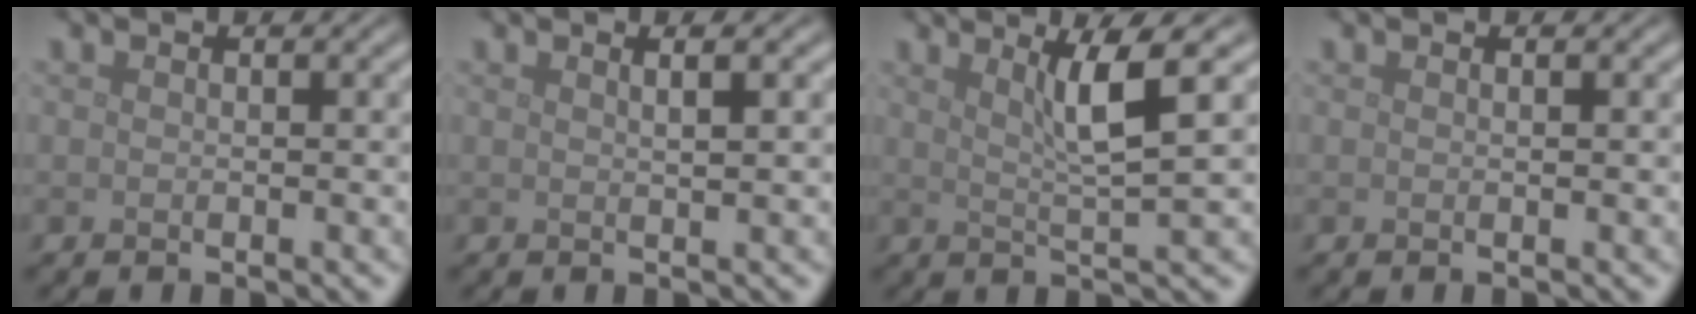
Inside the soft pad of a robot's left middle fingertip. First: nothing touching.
{"total": 1.8, "force": [0.7, 0.5, 1.5], "torque": [-0.016, 0.005, 0.002]}
{"total": 4.2, "force": [1.6, 0.5, 3.9], "torque": [-0.063, 0.001, 0.030]}
{"total": 0.0}